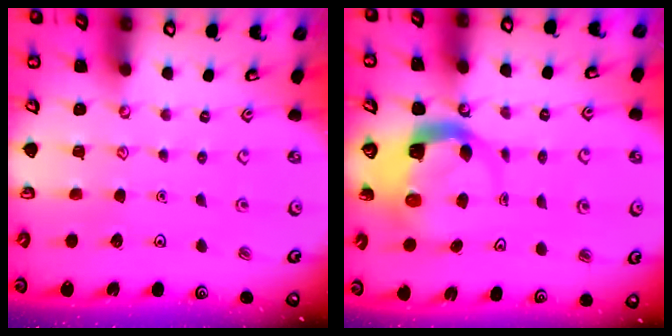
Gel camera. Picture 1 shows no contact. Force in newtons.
{"total": 5.2, "press": 5.1, "slide": 0.5}